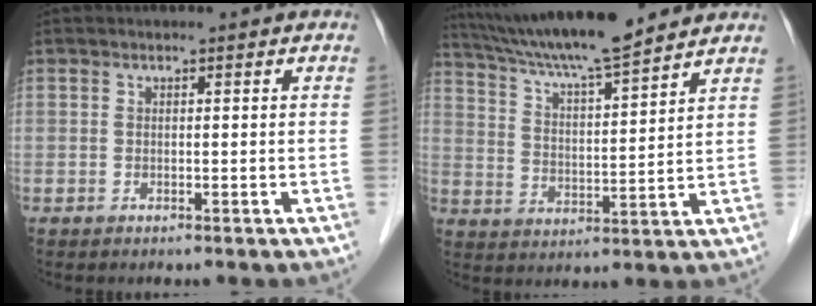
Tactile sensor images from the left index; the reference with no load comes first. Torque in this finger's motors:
{"motor_torque": [1.07, -1.07, 0.53, 0.10]}